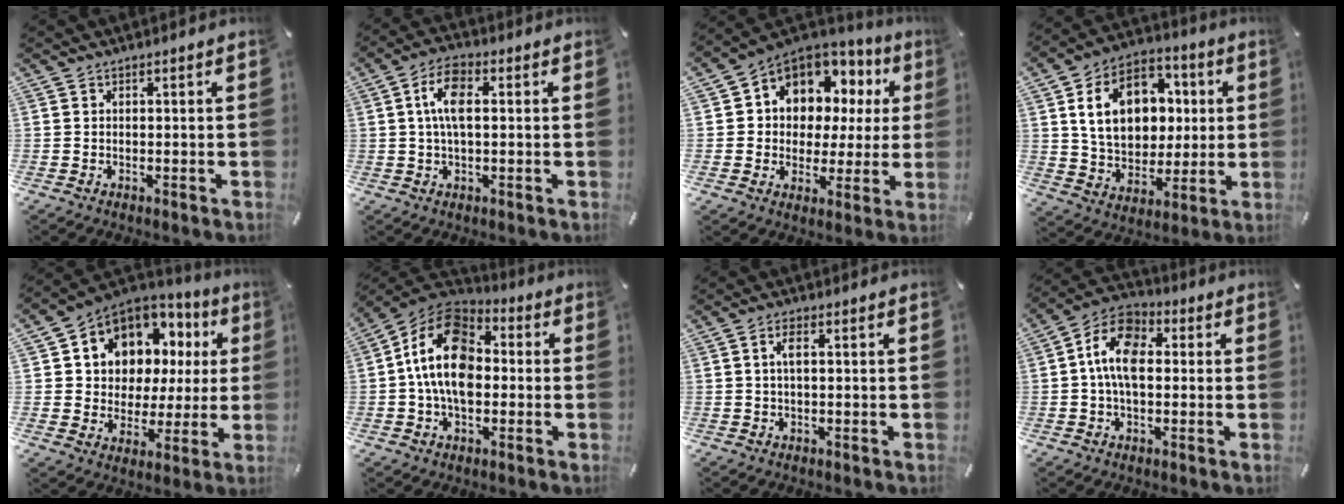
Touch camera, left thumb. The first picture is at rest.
{"total": 8.2, "force": [1.3, 4.0, 7.0], "torque": [-0.141, 0.007, 0.018]}
{"total": 8.6, "force": [4.5, 7.0, 2.0], "torque": [-0.053, -0.045, 0.088]}
{"total": 16.2, "force": [3.6, 12.9, 9.2], "torque": [-0.162, 0.004, 0.070]}
{"total": 9.3, "force": [5.4, 7.4, 1.4], "torque": [-0.045, -0.057, 0.105]}
{"total": 16.1, "force": [-0.4, 11.0, 11.8], "torque": [-0.240, 0.011, -0.013]}
{"total": 2.8, "force": [0.3, 1.0, 2.6], "torque": [-0.051, 0.005, 0.004]}
{"total": 11.2, "force": [0.5, 7.3, 8.5], "torque": [-0.159, 0.013, 0.010]}